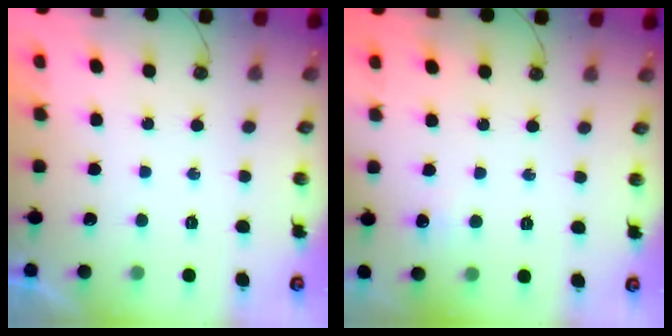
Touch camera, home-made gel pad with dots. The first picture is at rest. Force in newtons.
{"total": 3.4, "press": 3.4, "slide": 0.3}